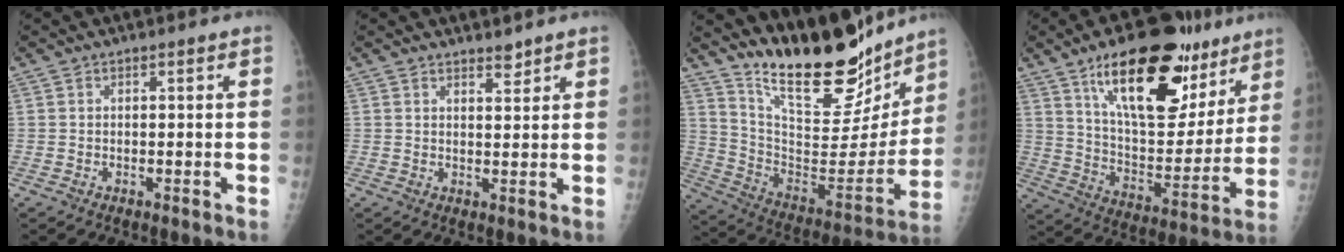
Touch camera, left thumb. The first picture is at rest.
{"total": 2.2, "force": [2.0, 0.7, 0.8], "torque": [-0.001, -0.016, 0.030]}
{"total": 25.5, "force": [20.0, 8.4, 13.4], "torque": [-0.171, -0.110, 0.325]}
{"total": 25.9, "force": [15.3, 11.4, 17.5], "torque": [-0.218, -0.053, 0.248]}